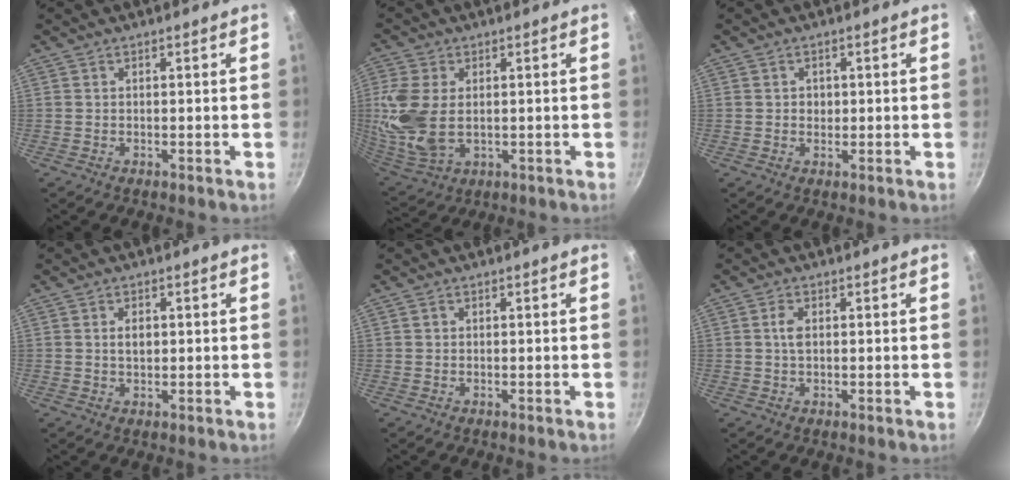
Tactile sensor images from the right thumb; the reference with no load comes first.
{"total": 13.5, "force": [0.5, 8.5, 10.5], "torque": [-0.245, -0.008, 0.023]}
{"total": 1.6, "force": [0.2, 1.4, 0.7], "torque": [0.000, 0.000, 0.003]}
{"total": 2.4, "force": [0.4, 1.5, 1.8], "torque": [-0.024, -0.003, 0.007]}
{"total": 0.6, "force": [0.1, 0.6, 0.3], "torque": [0.000, 0.002, 0.002]}
{"total": 2.4, "force": [0.4, 1.2, 2.0], "torque": [-0.040, 0.001, 0.003]}